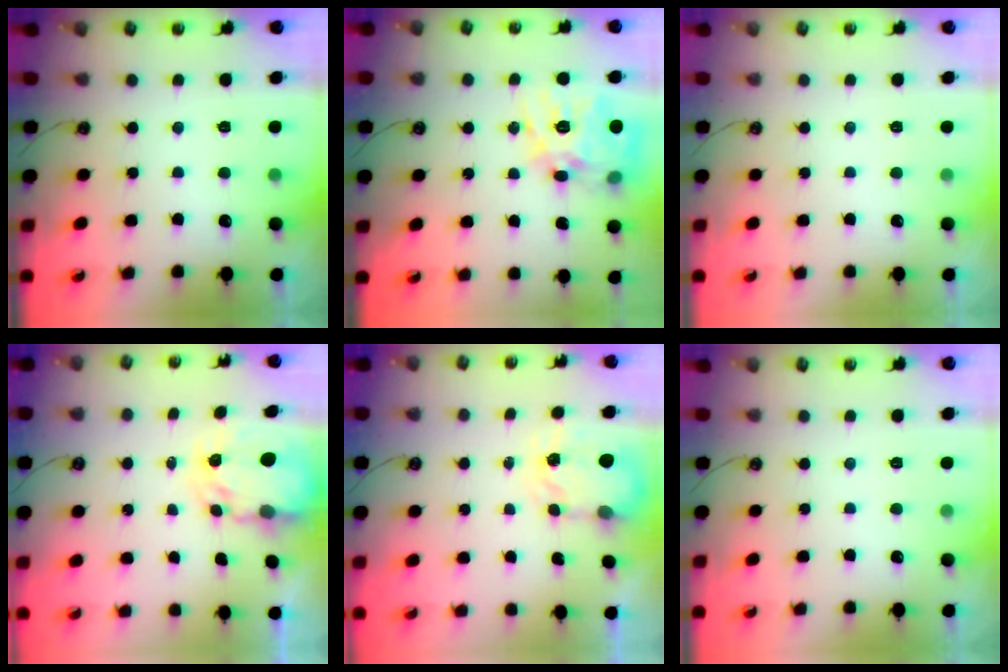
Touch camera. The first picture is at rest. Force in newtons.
{"total": 20.2, "press": 20.0, "slide": 2.8}
{"total": 0.0}
{"total": 5.5, "press": 5.5, "slide": 0.5}
{"total": 3.8, "press": 3.8, "slide": 0.5}
{"total": 0.0}